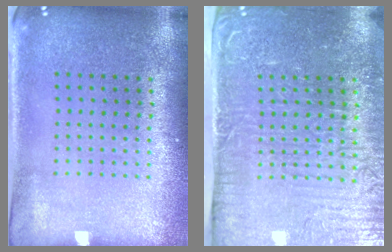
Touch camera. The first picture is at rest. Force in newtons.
{"total": 5.1, "press": 4.4, "slide": 2.6}